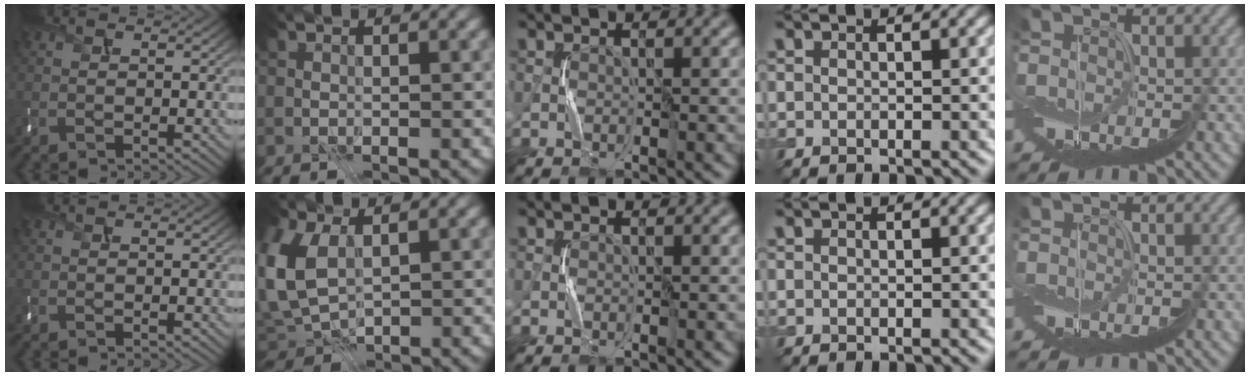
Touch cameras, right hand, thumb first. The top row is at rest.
{"index": {"total": 6.7, "force": [1.0, 4.3, 5.0], "torque": [-0.142, 0.001, 0.015]}}